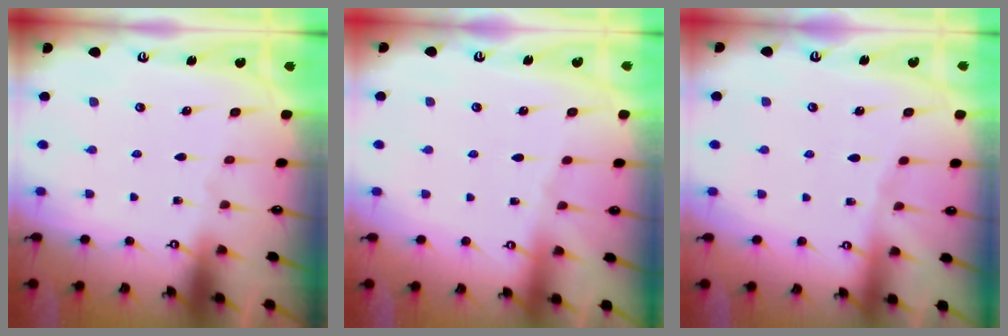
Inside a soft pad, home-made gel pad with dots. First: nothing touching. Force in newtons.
{"total": 1.9, "press": 1.8, "slide": 0.5}
{"total": 3.0, "press": 2.9, "slide": 0.6}